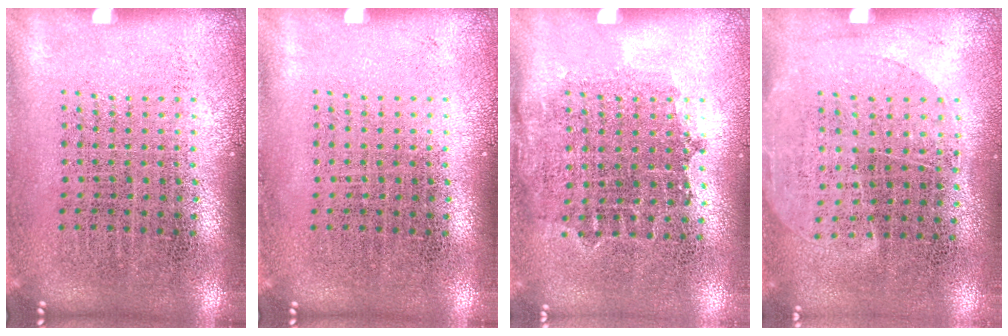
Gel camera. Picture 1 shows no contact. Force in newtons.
{"total": 0.0}
{"total": 0.8, "press": 0.7, "slide": 0.4}
{"total": 1.3, "press": 1.1, "slide": 0.7}